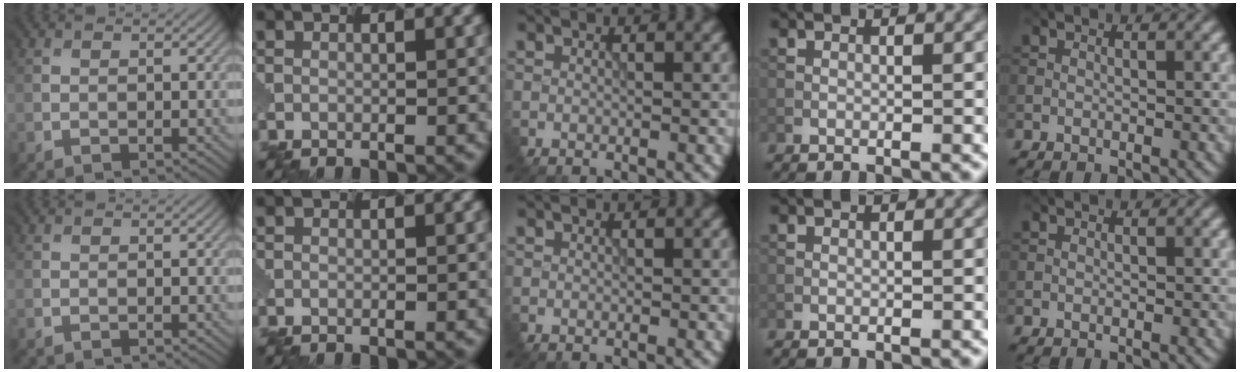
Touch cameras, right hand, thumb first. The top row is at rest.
{}